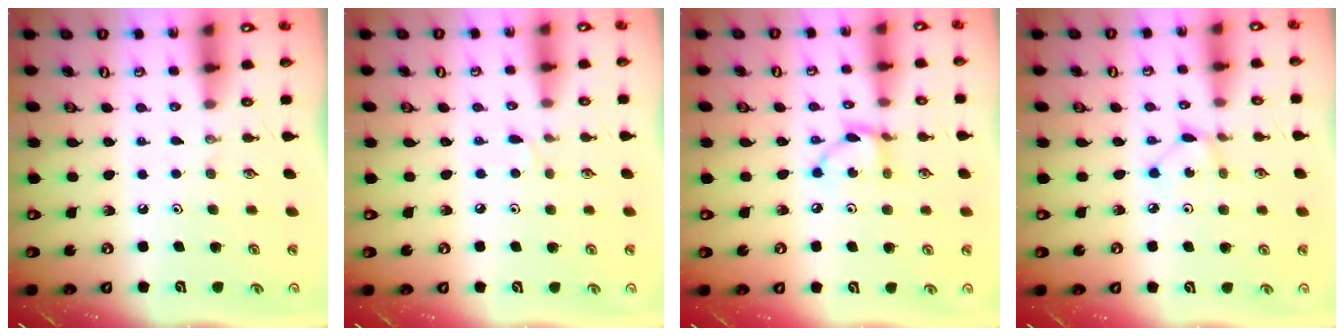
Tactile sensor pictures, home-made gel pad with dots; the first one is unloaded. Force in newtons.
{"total": 3.2, "press": 3.2, "slide": 0.5}
{"total": 6.1, "press": 6.1, "slide": 0.3}
{"total": 2.0, "press": 2.0, "slide": 0.2}